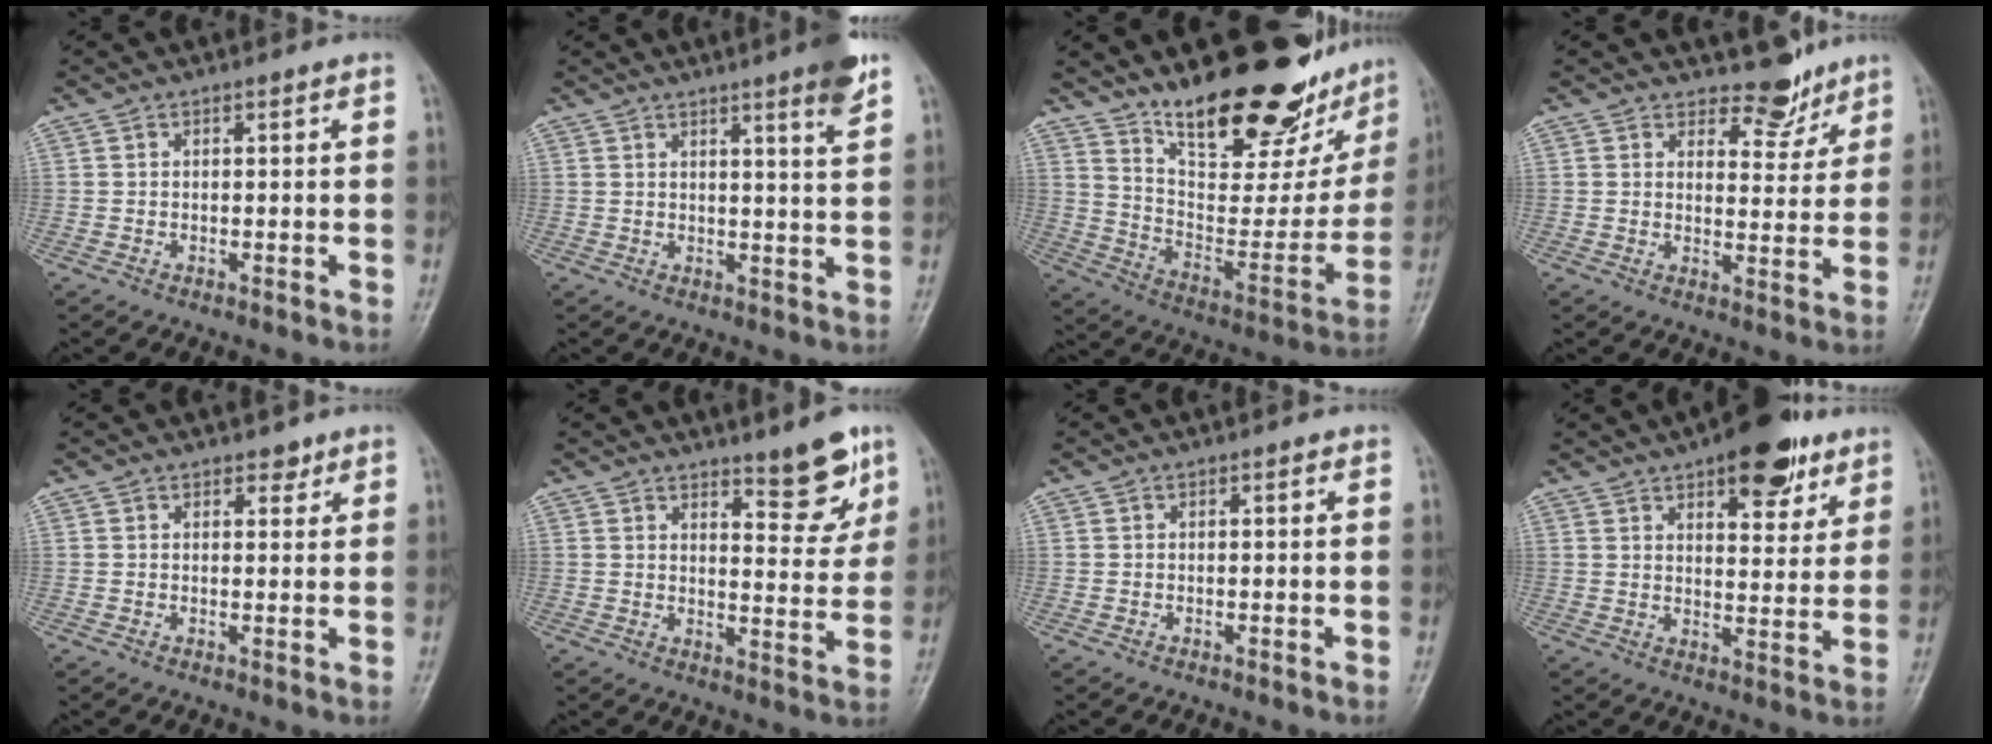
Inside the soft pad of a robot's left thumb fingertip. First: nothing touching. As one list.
[{"total": 5.7, "force": [3.8, -0.2, 4.3], "torque": [-0.050, -0.025, 0.052]}, {"total": 26.6, "force": [19.6, 9.4, 15.3], "torque": [-0.188, -0.109, 0.300]}, {"total": 5.3, "force": [4.6, 2.5, 0.7], "torque": [0.019, -0.042, 0.069]}, {"total": 1.7, "force": [1.3, 1.0, 0.3], "torque": [0.013, -0.008, 0.015]}, {"total": 7.9, "force": [5.9, 2.2, 4.9], "torque": [-0.039, -0.048, 0.085]}, {"total": 0.0}, {"total": 13.3, "force": [8.2, 5.7, 8.7], "torque": [-0.075, -0.036, 0.114]}]